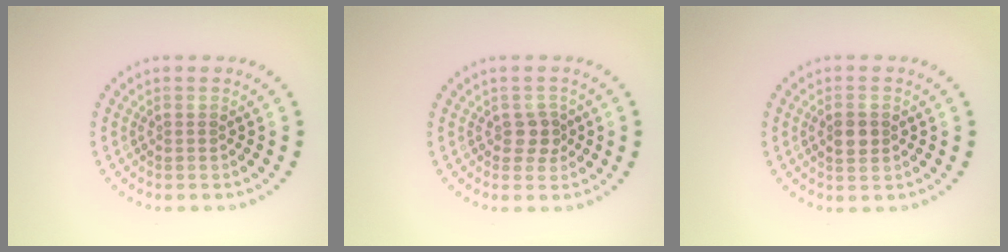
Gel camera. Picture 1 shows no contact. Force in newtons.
{"total": 1.6, "press": 1.4, "slide": 0.7}
{"total": 2.0, "press": 2.0, "slide": 0.1}